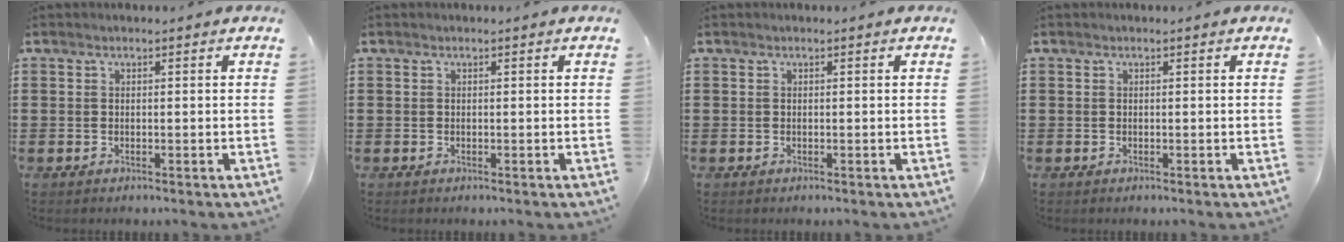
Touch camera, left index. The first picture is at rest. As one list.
[{"total": 0.0}, {"total": 0.0}, {"total": 0.0}]